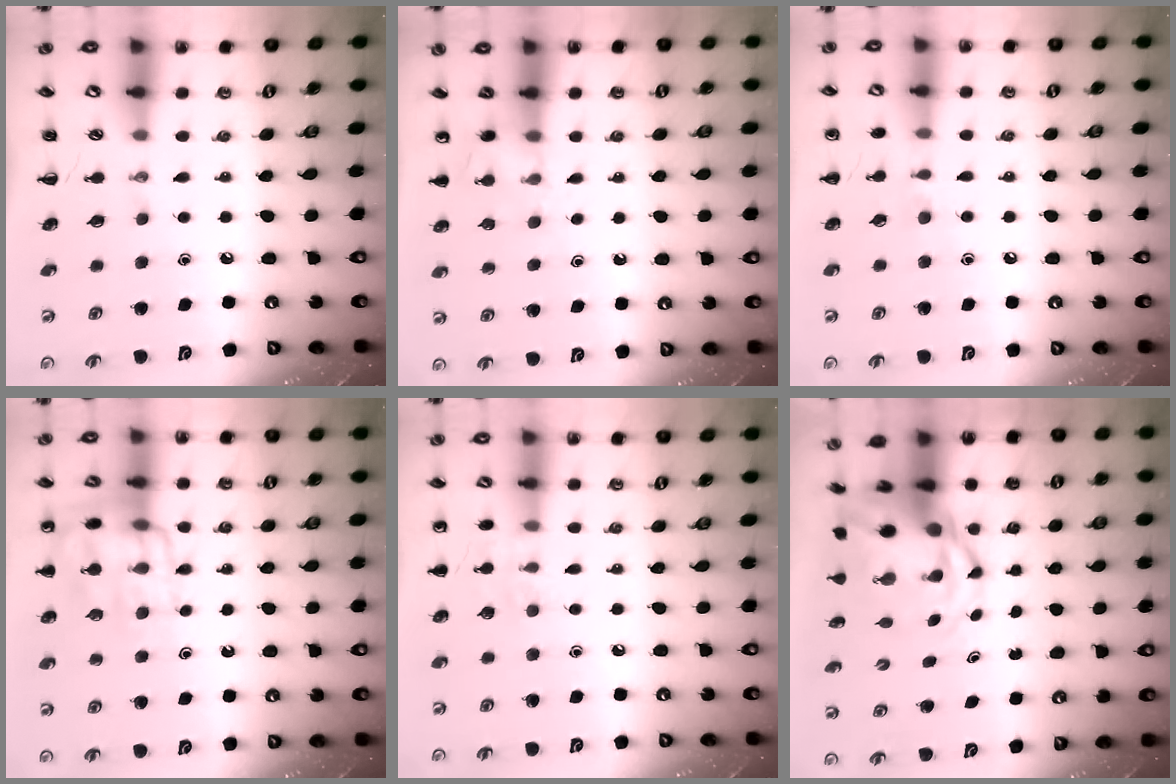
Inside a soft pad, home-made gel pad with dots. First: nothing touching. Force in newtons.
{"total": 6.1, "press": 5.9, "slide": 1.6}
{"total": 5.8, "press": 5.5, "slide": 1.8}
{"total": 14.7, "press": 14.6, "slide": 1.6}
{"total": 6.6, "press": 6.4, "slide": 1.3}
{"total": 7.4, "press": 7.1, "slide": 2.1}